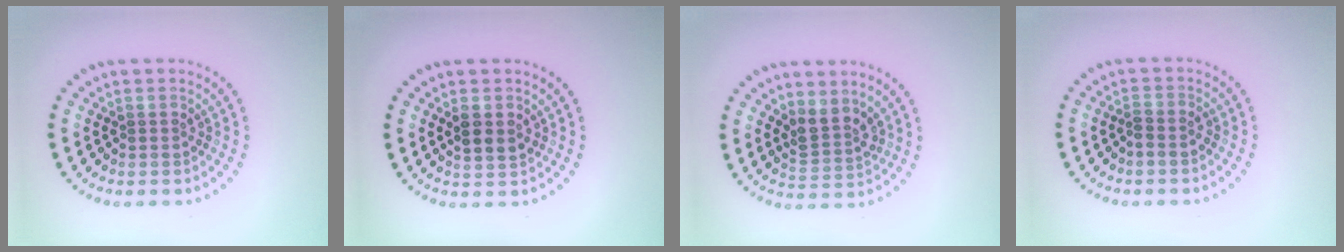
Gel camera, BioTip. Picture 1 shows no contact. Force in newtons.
{"total": 1.8, "press": 1.8, "slide": 0.4}
{"total": 2.6, "press": 1.9, "slide": 1.7}
{"total": 1.1, "press": 0.9, "slide": 0.5}